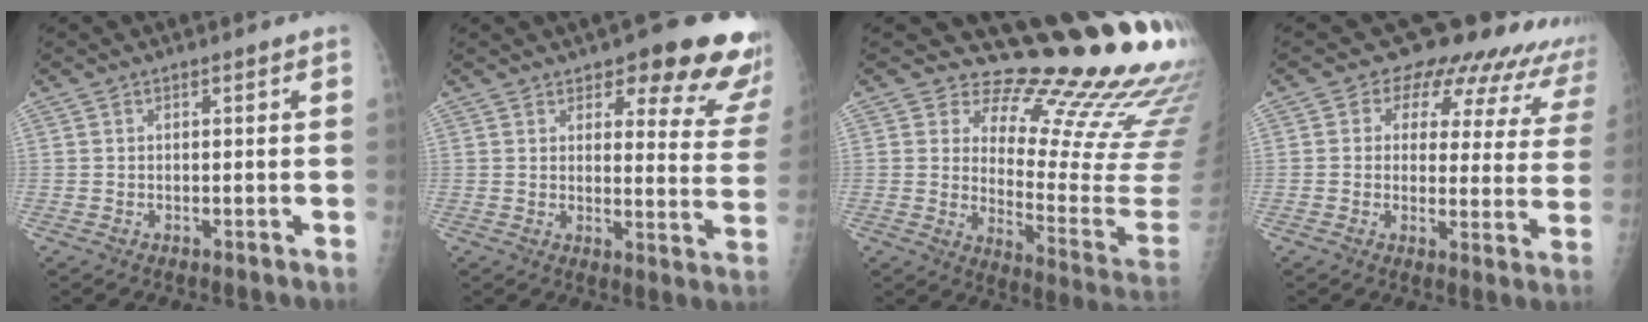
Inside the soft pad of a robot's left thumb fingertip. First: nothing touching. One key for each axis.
{"total": 17.1, "fx": 12.3, "fy": 6.0, "fz": 10.3, "tx": -0.072, "ty": -0.068, "tz": 0.132}
{"total": 21.9, "fx": 17.9, "fy": 5.7, "fz": 11.2, "tx": -0.106, "ty": -0.172, "tz": 0.225}
{"total": 16.9, "fx": 13.6, "fy": 8.0, "fz": 6.1, "tx": -0.025, "ty": -0.063, "tz": 0.134}